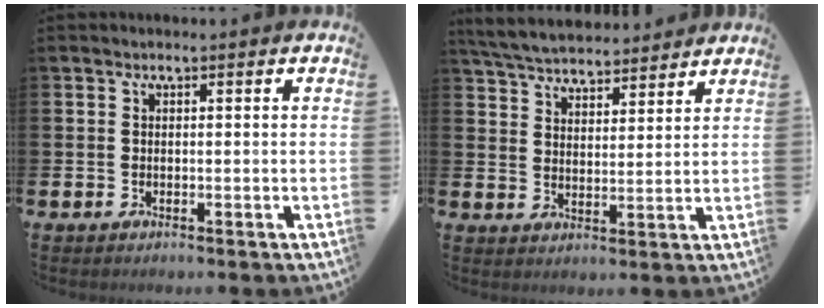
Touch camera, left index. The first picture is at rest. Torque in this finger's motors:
{"motor_torque": [0.92, -0.60, 0.81, 0.06]}